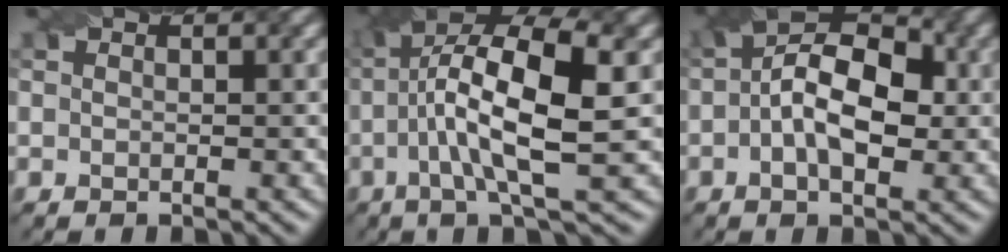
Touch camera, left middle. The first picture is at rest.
{"total": 9.1, "force": [0.2, 2.5, 8.8], "torque": [-0.147, 0.019, 0.017]}
{"total": 7.2, "force": [-0.4, 4.1, 5.9], "torque": [-0.086, 0.020, -0.002]}